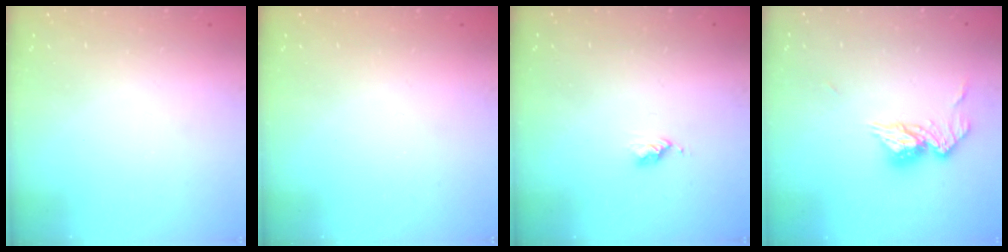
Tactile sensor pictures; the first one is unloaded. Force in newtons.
{"total": 0.0}
{"total": 2.7, "press": 2.7, "slide": 0.4}
{"total": 10.9, "press": 10.9, "slide": 0.9}